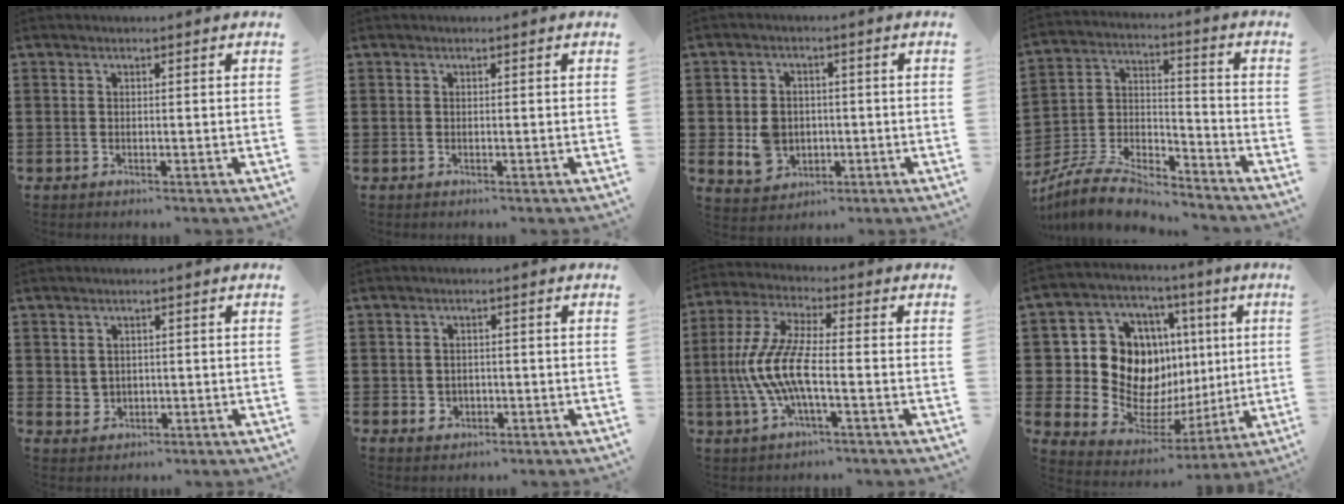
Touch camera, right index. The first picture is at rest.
{"total": 0.0}
{"total": 5.2, "force": [-0.5, 4.4, 2.6], "torque": [-0.067, 0.008, -0.007]}
{"total": 8.3, "force": [-7.7, 1.6, 2.8], "torque": [-0.066, 0.008, -0.153]}
{"total": 1.7, "force": [0.9, 1.5, 0.3], "torque": [-0.011, 0.010, 0.016]}
{"total": 1.7, "force": [-0.3, 1.6, 0.4], "torque": [-0.014, 0.006, -0.008]}
{"total": 9.2, "force": [-2.4, 2.6, 8.5], "torque": [-0.203, -0.016, -0.054]}
{"total": 13.9, "force": [2.2, 11.6, 7.3], "torque": [-0.150, -0.025, 0.050]}